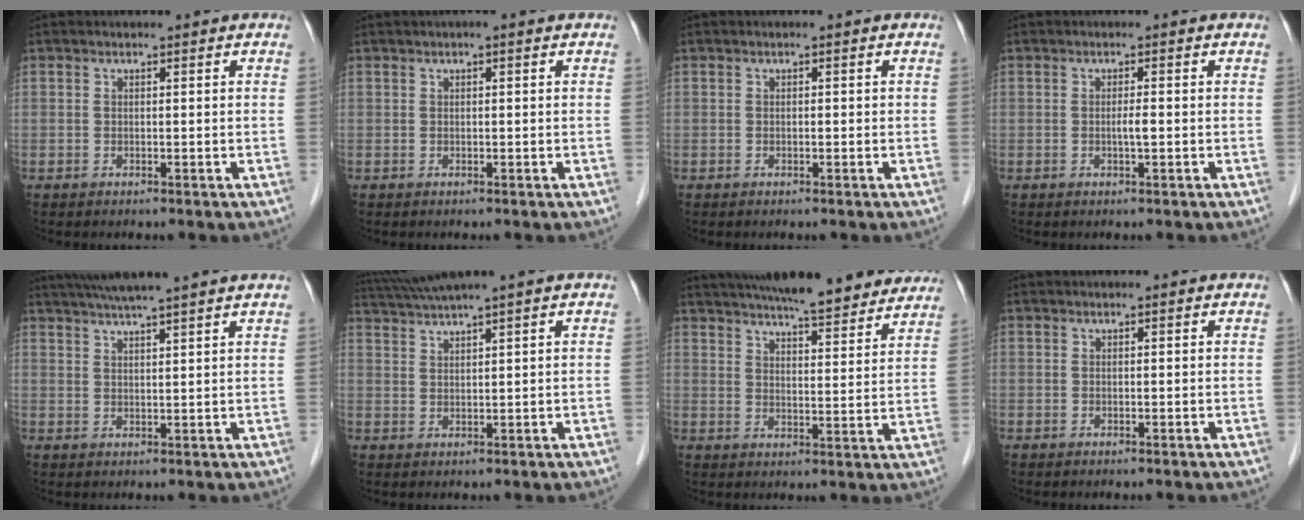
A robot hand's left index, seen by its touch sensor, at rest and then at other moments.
{"total": 0.9, "force": [0.4, 0.2, 0.8], "torque": [-0.015, 0.008, 0.001]}
{"total": 0.0}
{"total": 1.3, "force": [-0.3, 0.0, 1.3], "torque": [-0.025, -0.002, -0.005]}
{"total": 9.0, "force": [7.7, -1.4, 4.4], "torque": [-0.070, 0.023, 0.107]}
{"total": 4.7, "force": [3.9, -1.8, 2.0], "torque": [-0.047, 0.011, 0.081]}
{"total": 20.7, "force": [18.2, 3.1, 9.4], "torque": [-0.143, 0.020, 0.238]}
{"total": 0.0}